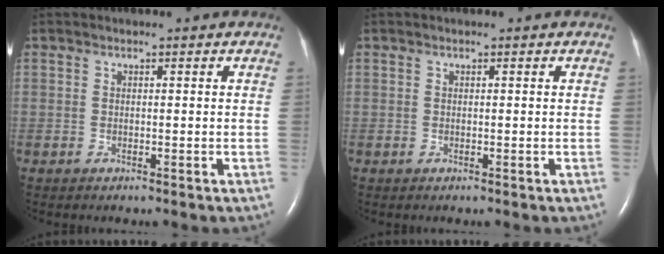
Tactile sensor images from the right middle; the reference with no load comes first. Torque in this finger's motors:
{"motor_torque": [-0.06, 0.02, -0.06, 0.00]}